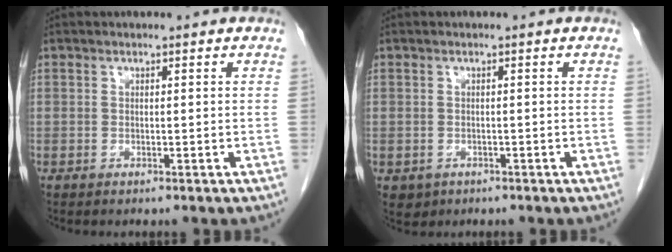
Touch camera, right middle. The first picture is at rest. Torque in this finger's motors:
{"motor_torque": [0.34, -0.12, -0.03, 0.00]}